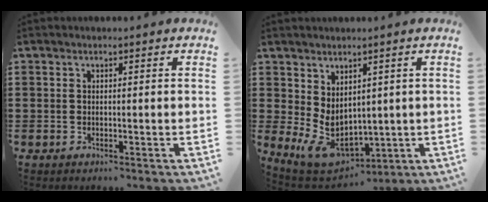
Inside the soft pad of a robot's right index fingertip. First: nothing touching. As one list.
[{"total": 6.4, "force": [0.8, 4.5, 4.5], "torque": [-0.106, -0.014, 0.018]}]